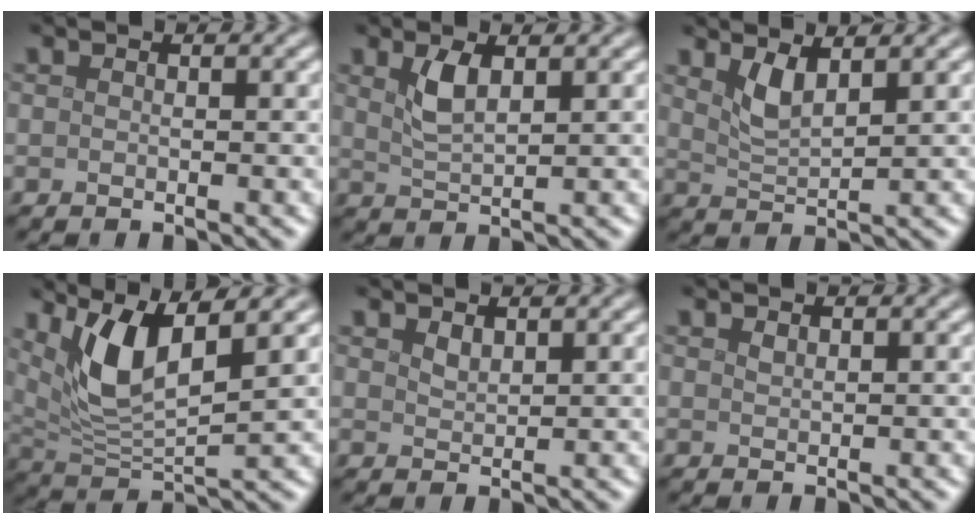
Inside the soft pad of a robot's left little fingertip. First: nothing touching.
{"total": 2.5, "force": [1.3, 0.8, 2.0], "torque": [-0.043, -0.002, 0.027]}
{"total": 2.5, "force": [1.7, 0.6, 1.8], "torque": [-0.039, -0.011, 0.037]}
{"total": 6.0, "force": [2.9, 1.8, 4.9], "torque": [-0.104, -0.010, 0.059]}
{"total": 1.1, "force": [0.9, 0.4, 0.5], "torque": [-0.013, -0.001, 0.022]}
{"total": 0.6, "force": [0.5, 0.2, 0.3], "torque": [-0.006, -0.001, 0.012]}